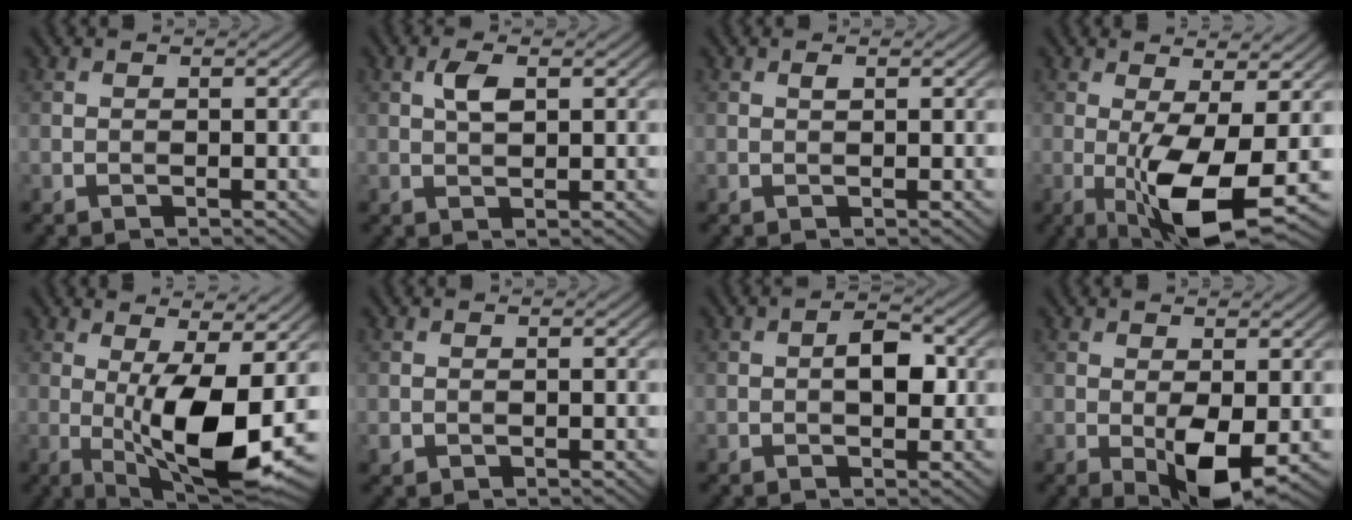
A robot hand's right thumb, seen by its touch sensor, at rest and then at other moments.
{"total": 2.7, "force": [0.9, 1.2, 2.3], "torque": [-0.049, 0.004, 0.016]}
{"total": 0.6, "force": [0.3, 0.2, 0.4], "torque": [-0.008, 0.002, 0.004]}
{"total": 8.8, "force": [-1.8, 2.2, 8.3], "torque": [-0.156, -0.006, -0.028]}
{"total": 11.8, "force": [-0.5, 3.6, 11.2], "torque": [-0.191, -0.010, -0.006]}
{"total": 0.7, "force": [-0.2, 0.7, 0.3], "torque": [-0.007, -0.006, -0.002]}
{"total": 3.6, "force": [0.1, 1.9, 3.1], "torque": [-0.048, 0.004, -0.004]}
{"total": 5.1, "force": [-0.9, 2.0, 4.6], "torque": [-0.083, -0.004, -0.014]}